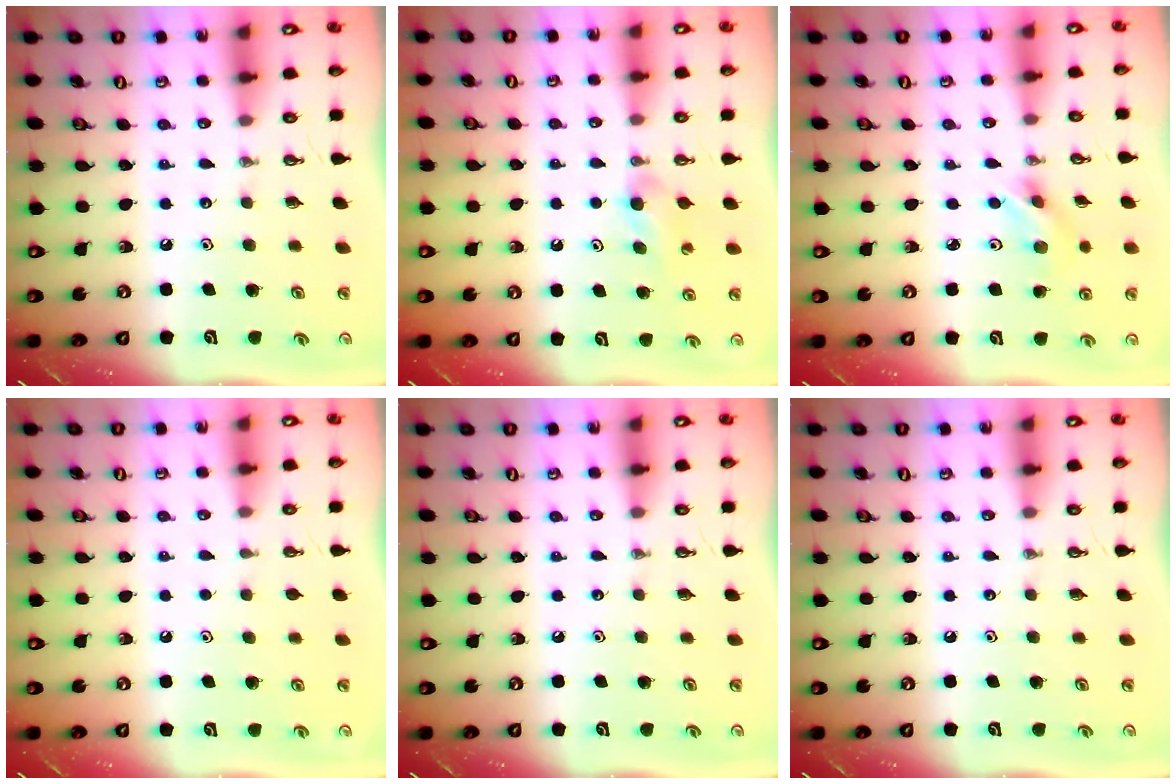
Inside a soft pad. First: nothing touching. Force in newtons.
{"total": 4.2, "press": 4.1, "slide": 0.6}
{"total": 4.7, "press": 4.6, "slide": 0.7}
{"total": 1.2, "press": 0.5, "slide": 1.0}
{"total": 0.0}
{"total": 0.0}